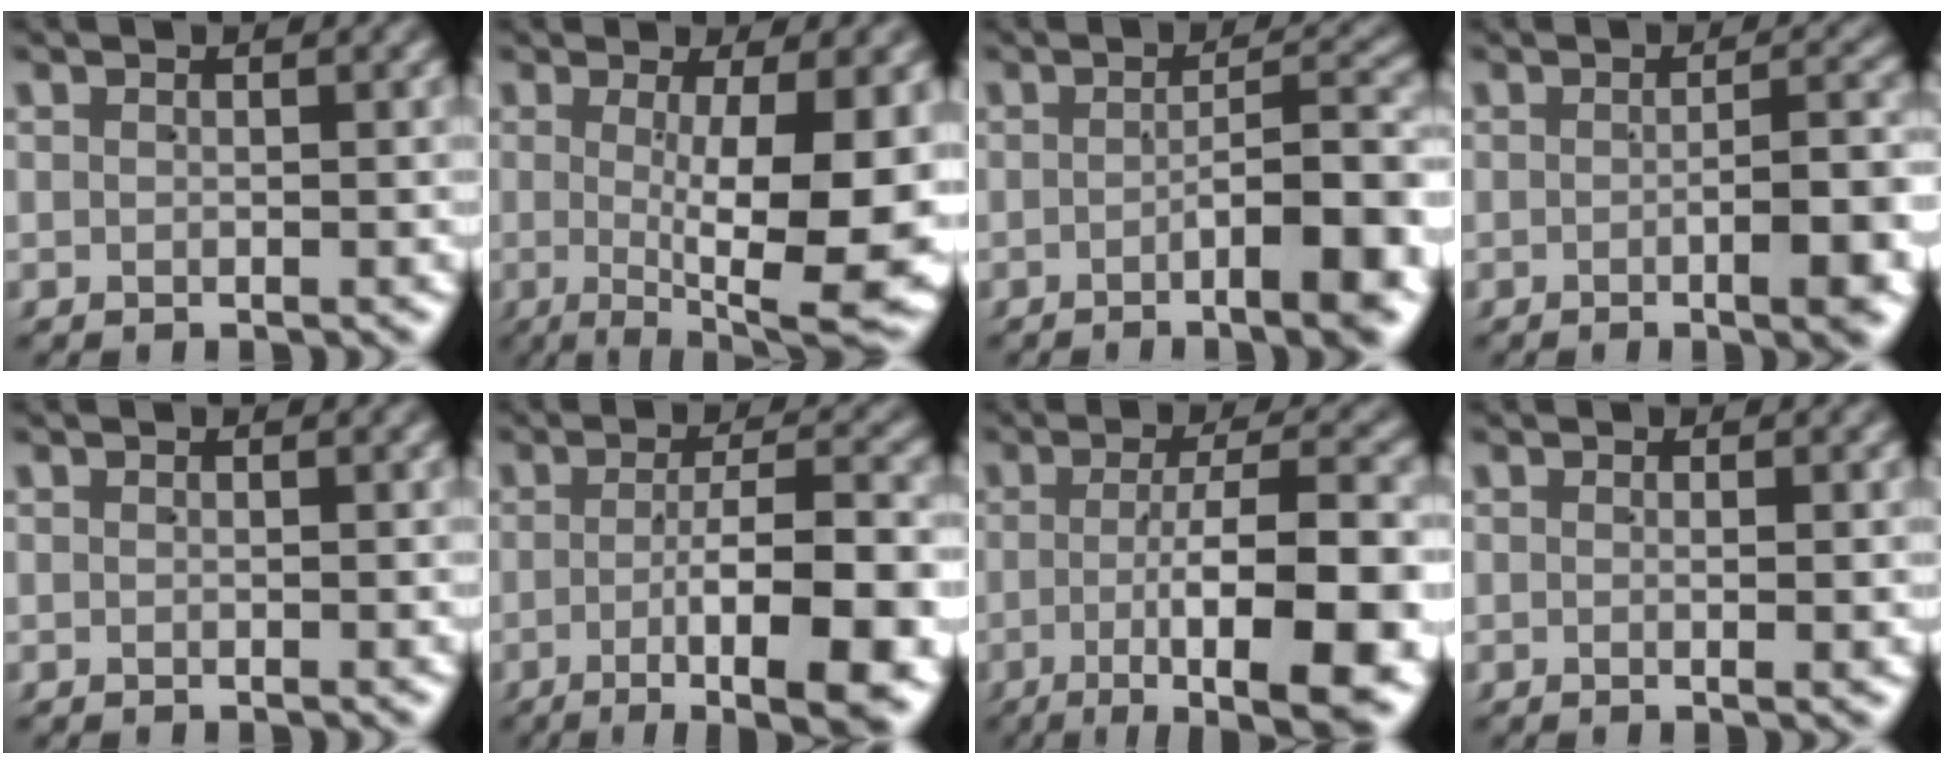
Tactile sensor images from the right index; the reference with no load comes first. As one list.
[{"total": 11.3, "force": [-0.2, 2.6, 11.0], "torque": [-0.132, -0.003, 0.009]}, {"total": 6.6, "force": [-3.2, 0.8, 5.6], "torque": [-0.062, 0.011, -0.055]}, {"total": 4.6, "force": [-1.7, 0.4, 4.3], "torque": [-0.047, 0.005, -0.029]}, {"total": 0.0}, {"total": 10.2, "force": [-4.8, 2.1, 8.7], "torque": [-0.115, -0.009, -0.068]}, {"total": 11.2, "force": [-4.8, 2.6, 9.7], "torque": [-0.136, -0.017, -0.062]}, {"total": 0.8, "force": [0.0, -0.4, 0.7], "torque": [-0.007, 0.001, -0.002]}]